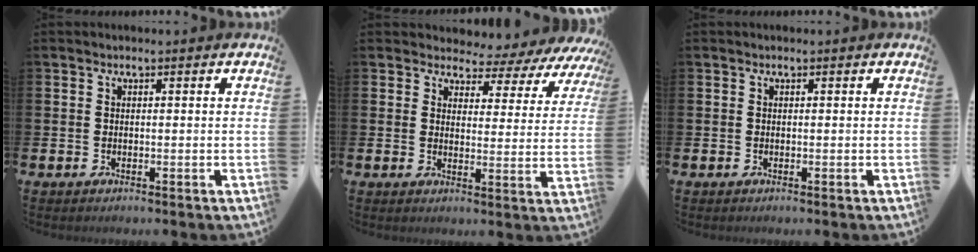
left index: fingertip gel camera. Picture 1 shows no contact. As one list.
[{"total": 3.0, "force": [2.6, 1.4, 0.0], "torque": [-0.009, -0.041, 0.033]}, {"total": 0.0}]